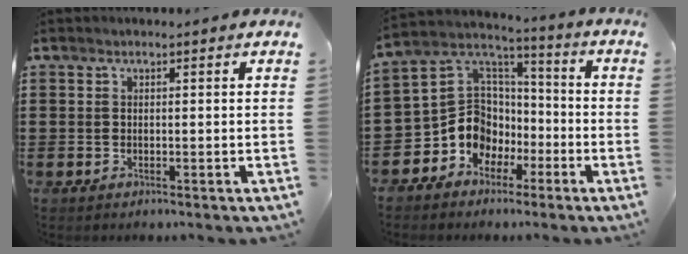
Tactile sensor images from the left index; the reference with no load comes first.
{"total": 9.5, "force": [-3.4, 8.4, 2.5], "torque": [-0.096, -0.005, -0.064]}